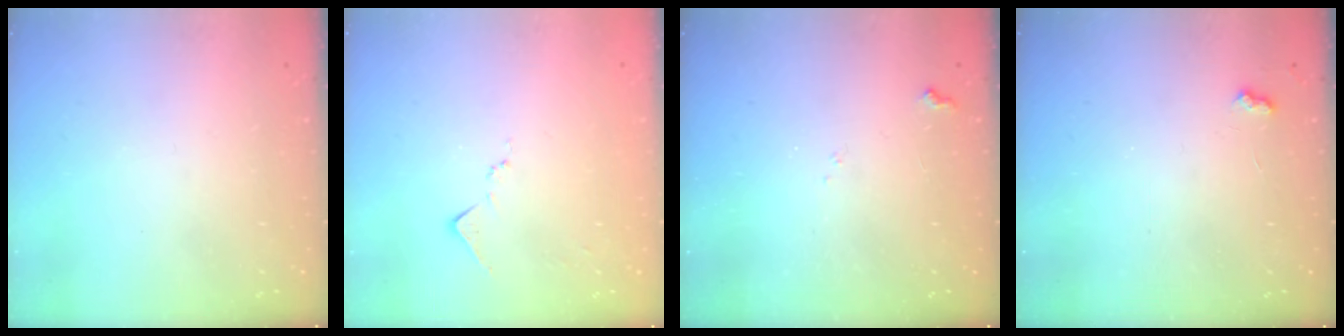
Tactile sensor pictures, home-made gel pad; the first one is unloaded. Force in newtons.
{"total": 6.2, "press": 6.2, "slide": 0.8}
{"total": 6.2, "press": 6.2, "slide": 0.6}
{"total": 3.9, "press": 3.9, "slide": 0.5}